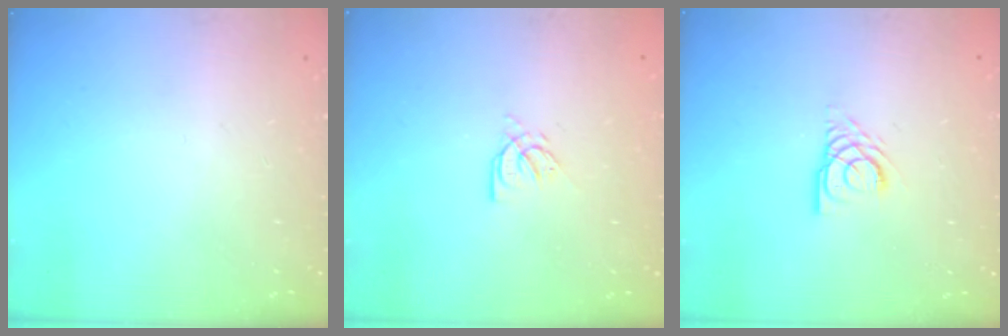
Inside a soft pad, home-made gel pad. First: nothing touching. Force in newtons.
{"total": 4.2, "press": 4.2, "slide": 0.2}
{"total": 4.5, "press": 4.4, "slide": 0.4}